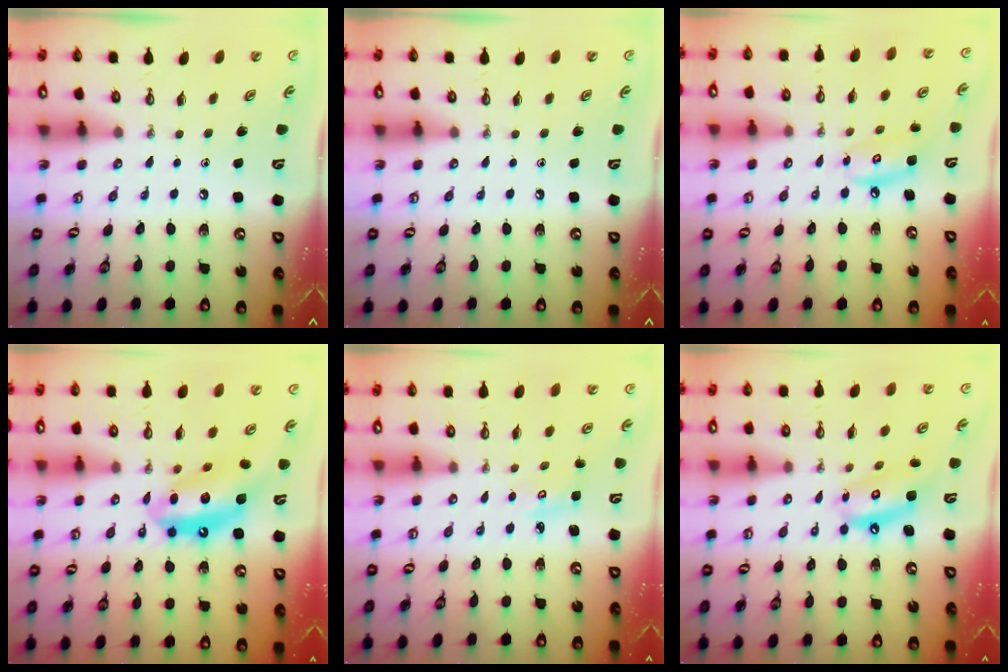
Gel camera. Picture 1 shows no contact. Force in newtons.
{"total": 0.0}
{"total": 8.8, "press": 8.8, "slide": 0.8}
{"total": 14.8, "press": 14.7, "slide": 1.4}
{"total": 2.5, "press": 2.5, "slide": 0.3}
{"total": 11.8, "press": 11.8, "slide": 1.2}